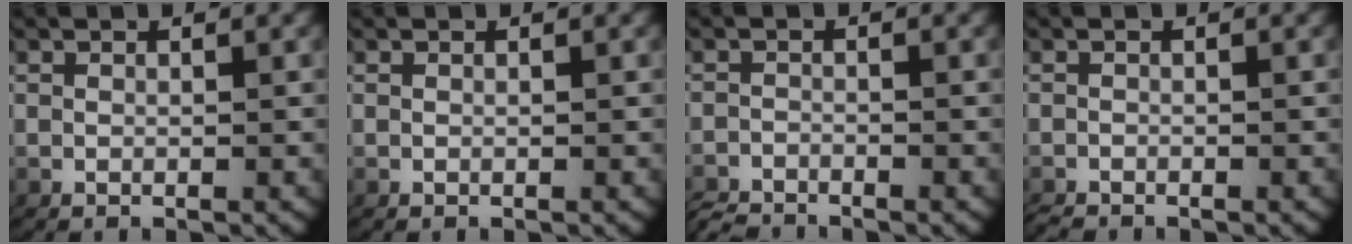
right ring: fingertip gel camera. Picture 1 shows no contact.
{"total": 0.0}
{"total": 2.3, "force": [-2.2, 0.3, -0.1], "torque": [-0.007, -0.016, -0.037]}
{"total": 0.9, "force": [-0.9, 0.0, 0.1], "torque": [-0.011, -0.012, -0.011]}